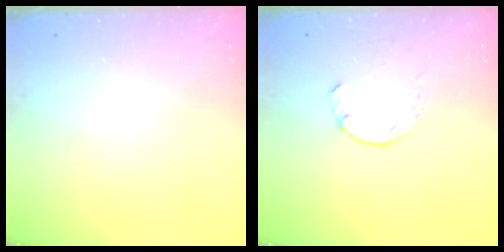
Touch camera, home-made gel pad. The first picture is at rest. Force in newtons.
{"total": 1.0, "press": 1.0, "slide": 0.3}